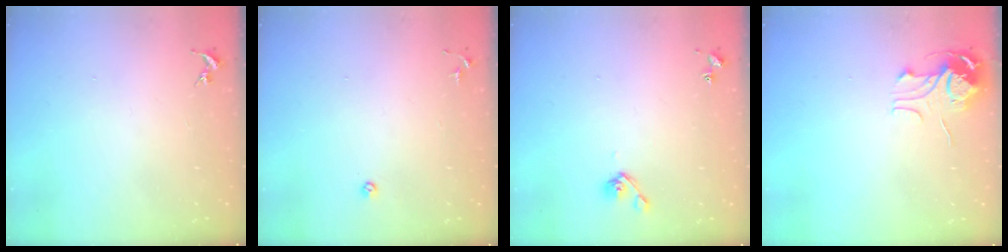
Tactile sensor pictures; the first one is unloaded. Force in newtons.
{"total": 3.2, "press": 3.1, "slide": 0.8}
{"total": 4.8, "press": 4.8, "slide": 0.8}
{"total": 9.2, "press": 9.2, "slide": 0.7}